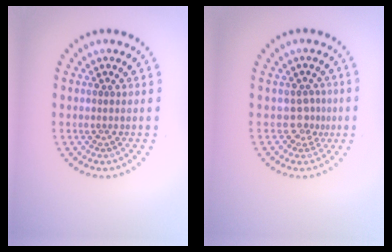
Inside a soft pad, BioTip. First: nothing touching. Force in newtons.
{"total": 1.7, "press": 1.2, "slide": 1.2}